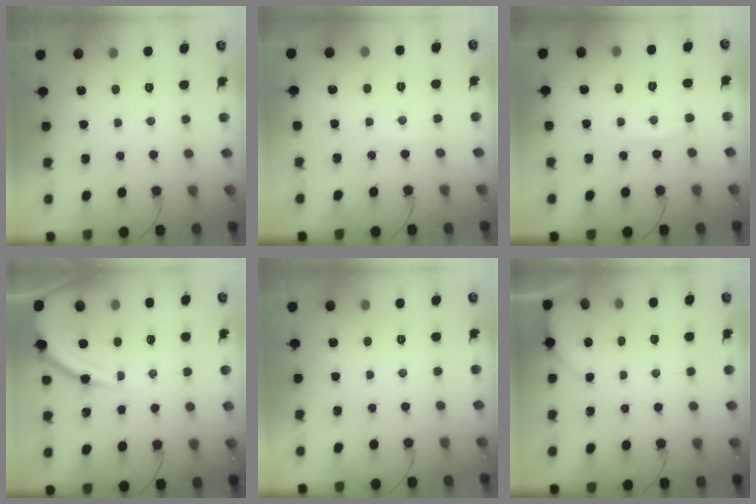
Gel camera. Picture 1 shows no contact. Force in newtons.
{"total": 2.9, "press": 2.9, "slide": 0.4}
{"total": 5.3, "press": 5.3, "slide": 0.6}
{"total": 12.4, "press": 12.4, "slide": 1.3}
{"total": 0.0}
{"total": 1.8, "press": 1.8, "slide": 0.2}